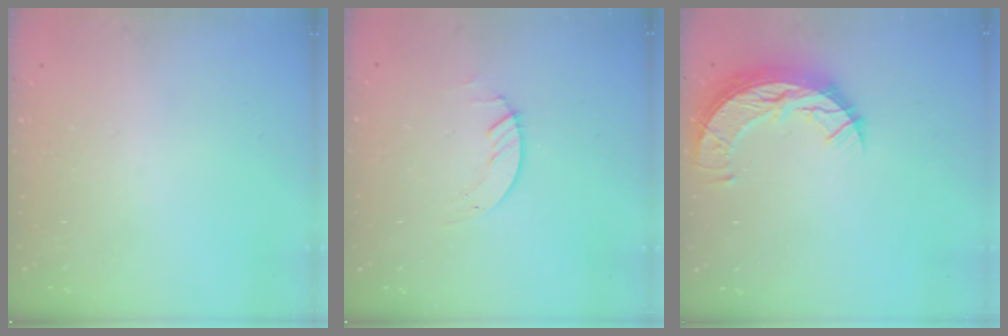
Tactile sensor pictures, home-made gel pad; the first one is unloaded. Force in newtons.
{"total": 1.4, "press": 1.4, "slide": 0.2}
{"total": 10.7, "press": 10.7, "slide": 0.8}